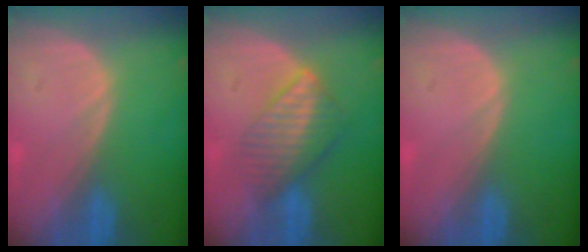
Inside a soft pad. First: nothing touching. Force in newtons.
{"total": 6.5, "press": 6.1, "slide": 2.4}
{"total": 0.0}